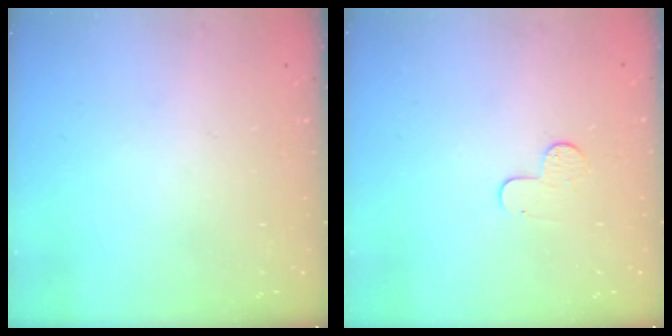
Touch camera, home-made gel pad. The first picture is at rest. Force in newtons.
{"total": 4.8, "press": 4.8, "slide": 0.3}